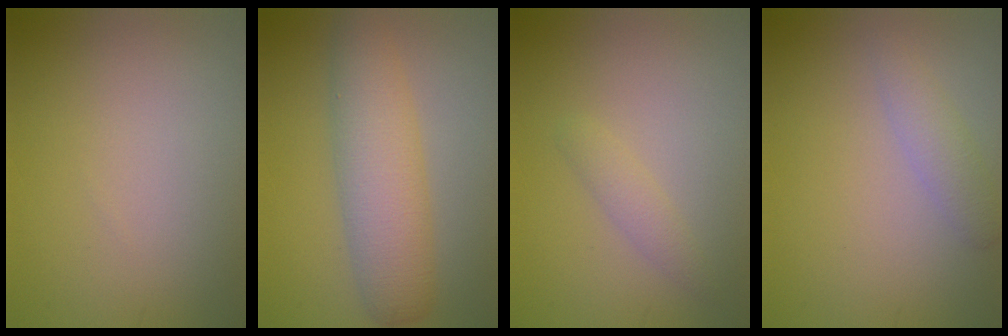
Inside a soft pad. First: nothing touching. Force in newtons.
{"total": 5.8, "press": 5.8, "slide": 0.3}
{"total": 1.4, "press": 1.4, "slide": 0.0}
{"total": 1.9, "press": 1.9, "slide": 0.0}